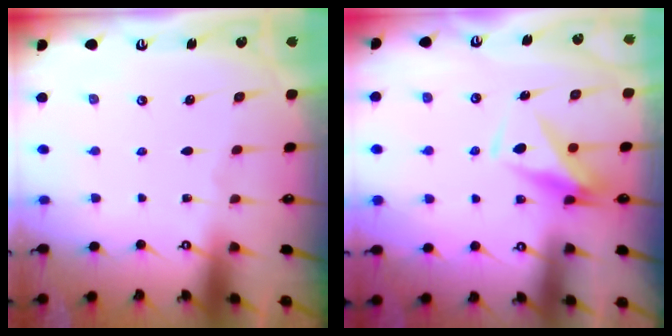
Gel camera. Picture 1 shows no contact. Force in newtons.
{"total": 9.3, "press": 9.2, "slide": 1.6}